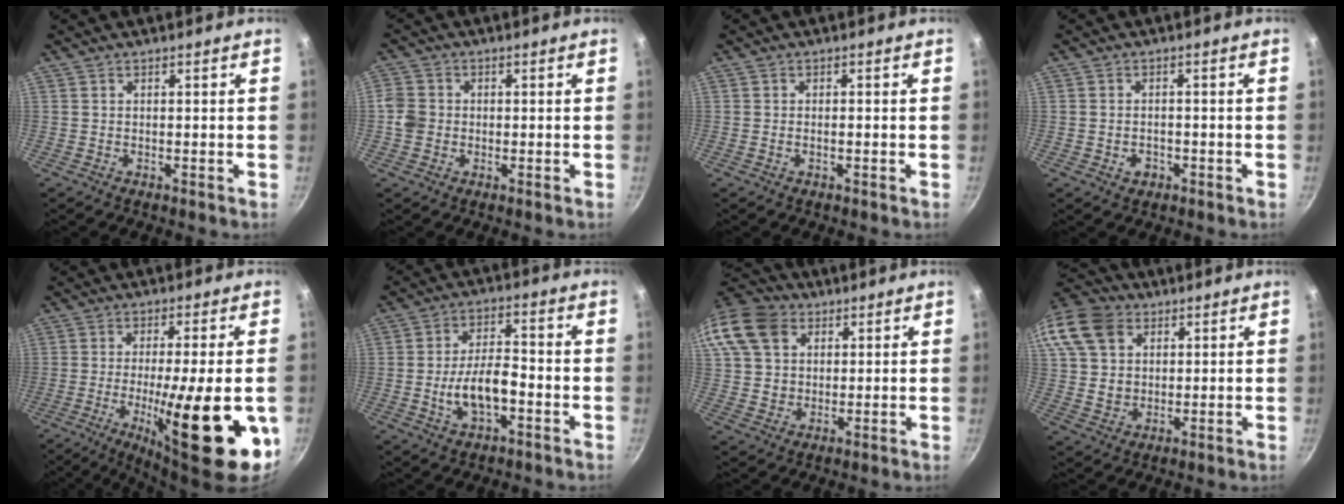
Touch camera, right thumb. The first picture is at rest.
{"total": 4.2, "force": [-0.6, 3.7, 1.8], "torque": [-0.024, 0.011, -0.018]}
{"total": 0.8, "force": [-0.3, 0.4, 0.7], "torque": [-0.016, 0.004, -0.008]}
{"total": 2.5, "force": [-1.1, 1.9, 1.2], "torque": [-0.012, 0.011, -0.013]}
{"total": 21.5, "force": [-5.9, 5.2, 20.0], "torque": [-0.281, -0.009, -0.079]}
{"total": 9.5, "force": [-2.8, 4.5, 7.8], "torque": [-0.127, 0.029, -0.051]}
{"total": 14.9, "force": [5.2, 11.8, 7.6], "torque": [-0.139, 0.009, 0.089]}
{"total": 18.4, "force": [6.9, 14.2, 9.4], "torque": [-0.200, 0.015, 0.126]}